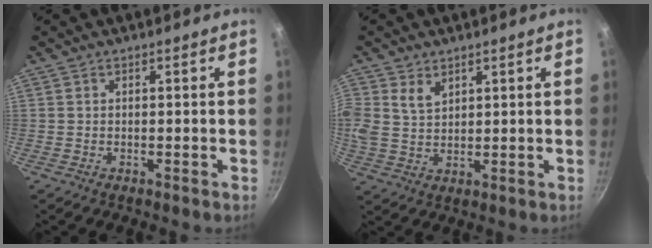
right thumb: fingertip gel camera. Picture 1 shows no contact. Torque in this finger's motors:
{"motor_torque": [0.00, 0.27, 0.26, 0.30, 0.08]}